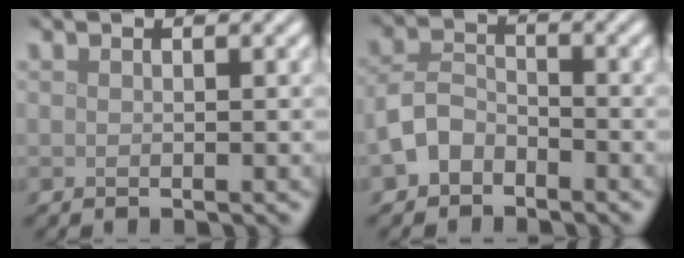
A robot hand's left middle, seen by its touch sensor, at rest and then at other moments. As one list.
[{"total": 3.3, "force": [-1.9, 2.2, 1.6], "torque": [-0.035, 0.009, -0.049]}]